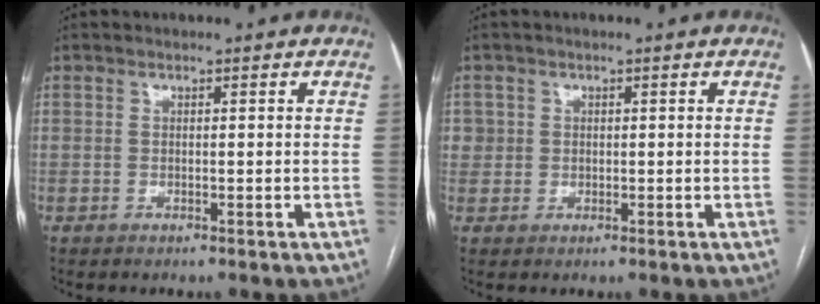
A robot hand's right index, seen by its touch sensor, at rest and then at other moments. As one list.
[{"total": 2.1, "force": [0.4, 2.0, 0.1], "torque": [0.013, 0.006, 0.005]}]